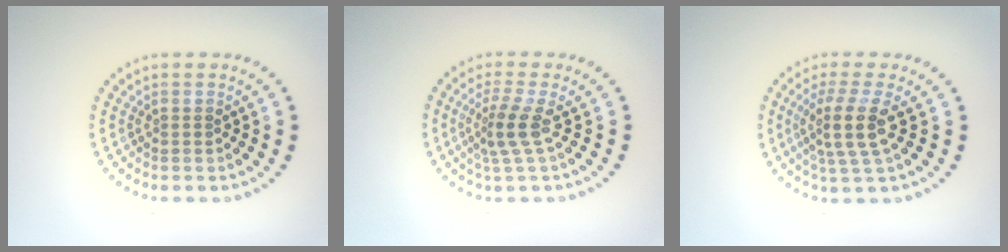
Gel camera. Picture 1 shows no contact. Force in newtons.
{"total": 2.6, "press": 1.9, "slide": 1.8}
{"total": 3.8, "press": 3.1, "slide": 2.2}